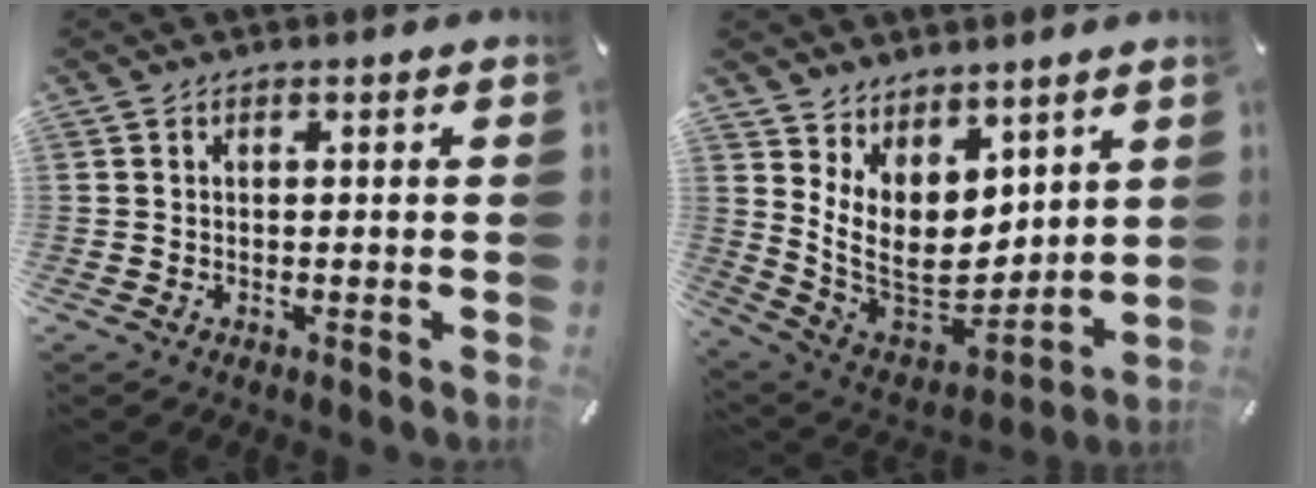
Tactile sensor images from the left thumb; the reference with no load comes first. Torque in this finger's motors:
{"motor_torque": [2.40, 2.61, 1.40, -1.36, 0.27]}